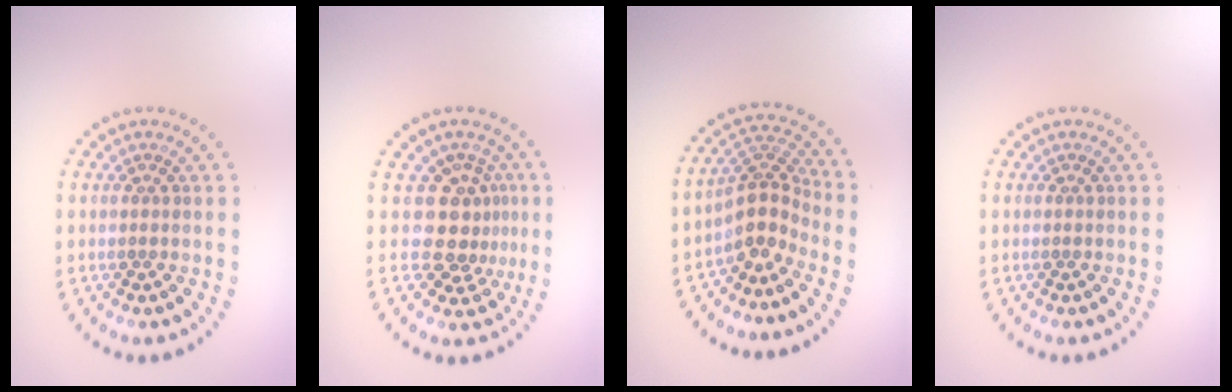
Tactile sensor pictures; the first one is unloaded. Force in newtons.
{"total": 3.5, "press": 2.6, "slide": 2.3}
{"total": 3.6, "press": 2.7, "slide": 2.4}
{"total": 0.0}